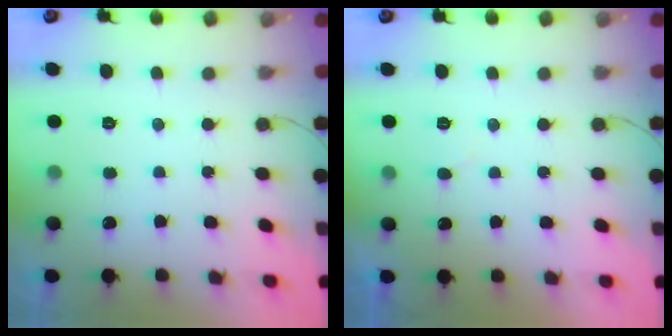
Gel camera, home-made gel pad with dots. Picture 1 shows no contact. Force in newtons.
{"total": 3.5, "press": 3.5, "slide": 0.4}